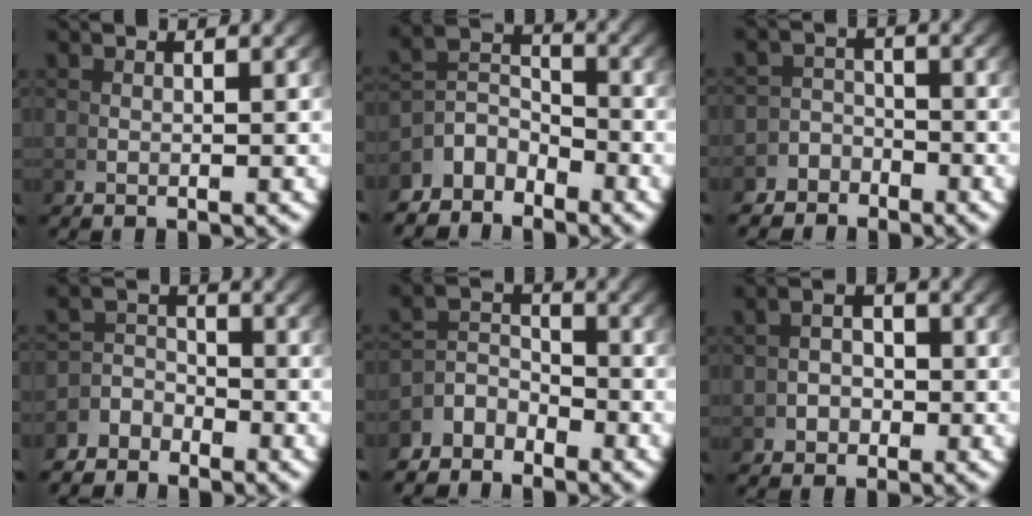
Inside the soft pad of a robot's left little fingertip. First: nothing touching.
{"total": 5.1, "force": [-1.2, 4.2, 2.7], "torque": [-0.051, -0.022, -0.021]}
{"total": 3.0, "force": [-2.6, 1.5, 0.0], "torque": [0.015, -0.008, -0.047]}
{"total": 2.7, "force": [-1.8, 1.9, 0.9], "torque": [-0.004, -0.008, -0.033]}
{"total": 3.8, "force": [-1.5, 3.0, 1.8], "torque": [-0.035, -0.015, -0.027]}
{"total": 2.3, "force": [-0.7, 1.8, 1.2], "torque": [-0.011, -0.006, -0.014]}